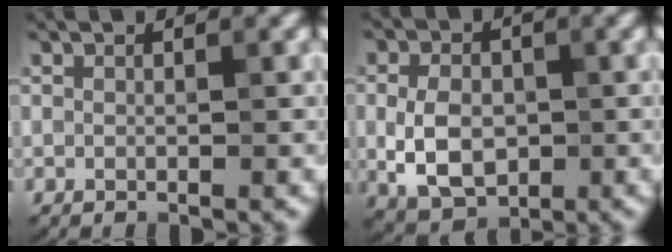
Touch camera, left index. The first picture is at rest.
{"total": 5.4, "force": [-0.6, 3.6, 3.9], "torque": [-0.083, -0.001, -0.012]}